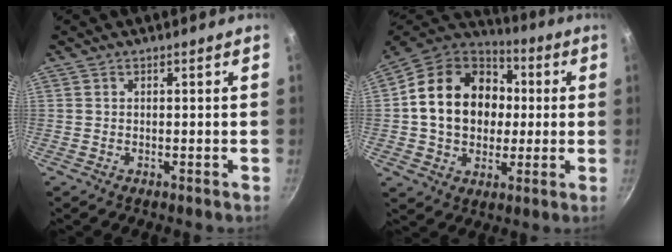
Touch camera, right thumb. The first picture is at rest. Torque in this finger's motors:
{"motor_torque": [0.10, 0.80, 0.34, 0.06, 0.15]}